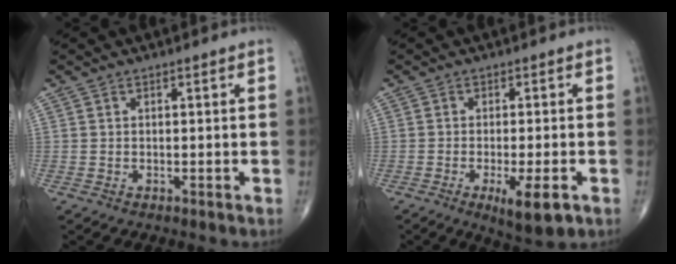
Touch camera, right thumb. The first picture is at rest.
{"total": 7.2, "force": [-3.0, 1.8, 6.2], "torque": [-0.095, -0.011, -0.042]}